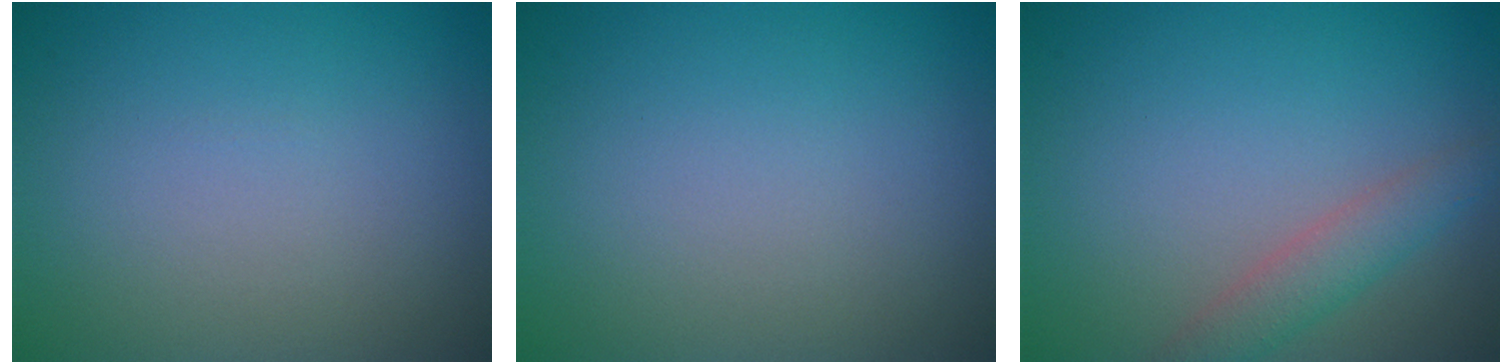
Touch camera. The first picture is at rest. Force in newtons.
{"total": 0.0}
{"total": 2.5, "press": 2.5, "slide": 0.2}